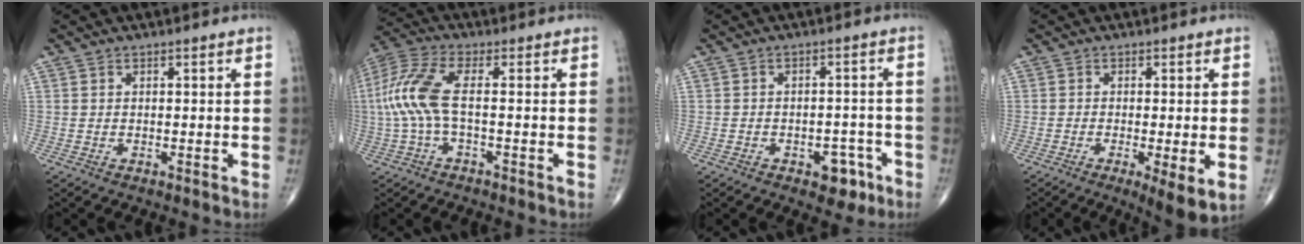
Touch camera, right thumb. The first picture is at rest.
{"total": 10.0, "force": [-0.5, 3.3, 9.4], "torque": [-0.241, 0.028, -0.014]}
{"total": 5.4, "force": [-2.9, 3.3, 3.2], "torque": [-0.014, 0.026, -0.034]}
{"total": 6.2, "force": [-1.7, 1.3, 5.9], "torque": [-0.096, -0.019, -0.028]}